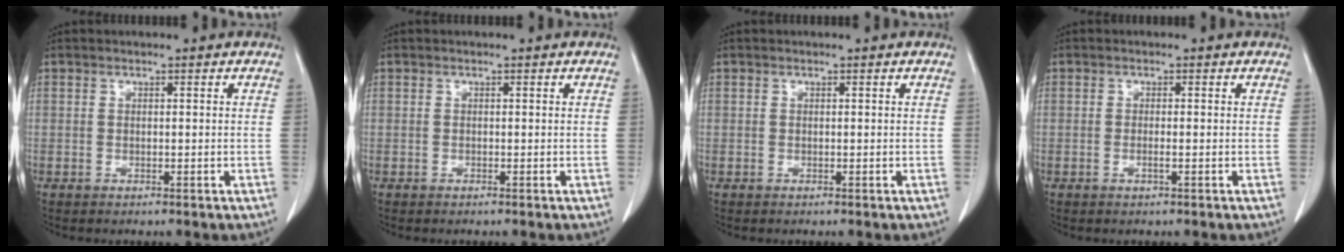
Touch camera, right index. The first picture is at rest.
{"total": 0.0}
{"total": 0.0}
{"total": 0.9, "force": [-0.4, 0.0, 0.8], "torque": [-0.017, 0.000, -0.007]}